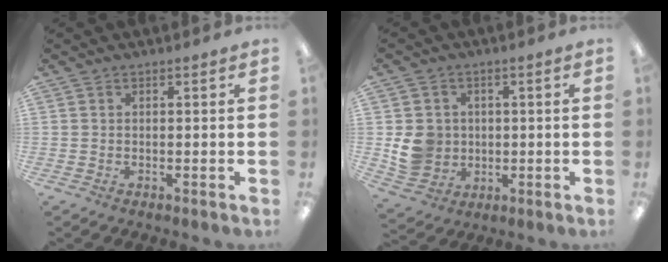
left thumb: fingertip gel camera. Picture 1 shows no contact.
{"total": 8.4, "force": [0.0, 7.9, 2.7], "torque": [-0.062, 0.006, 0.007]}